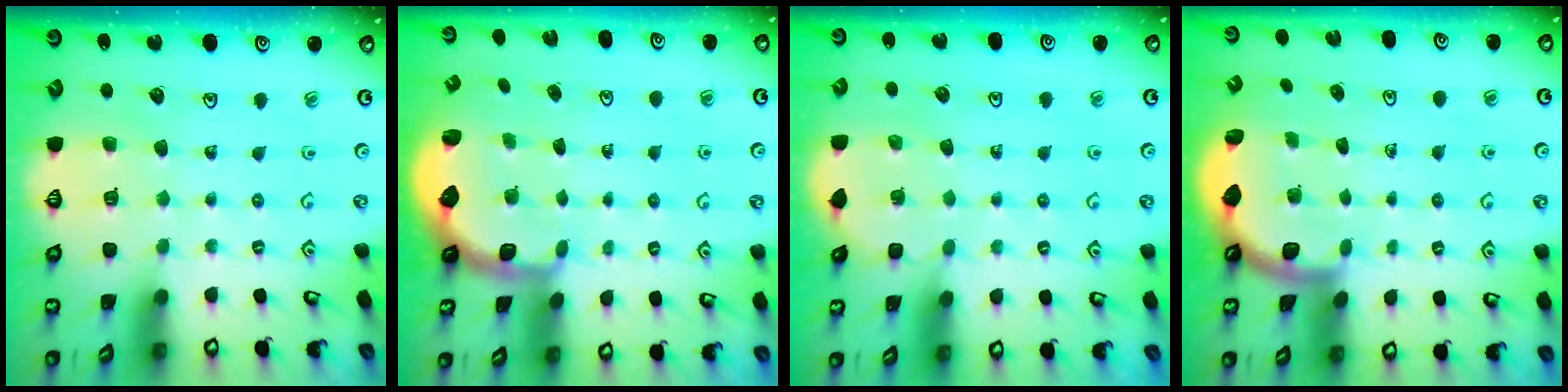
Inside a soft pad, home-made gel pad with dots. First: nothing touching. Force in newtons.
{"total": 2.8, "press": 1.7, "slide": 2.2}
{"total": 2.2, "press": 2.2, "slide": 0.3}
{"total": 1.8, "press": 1.8, "slide": 0.1}